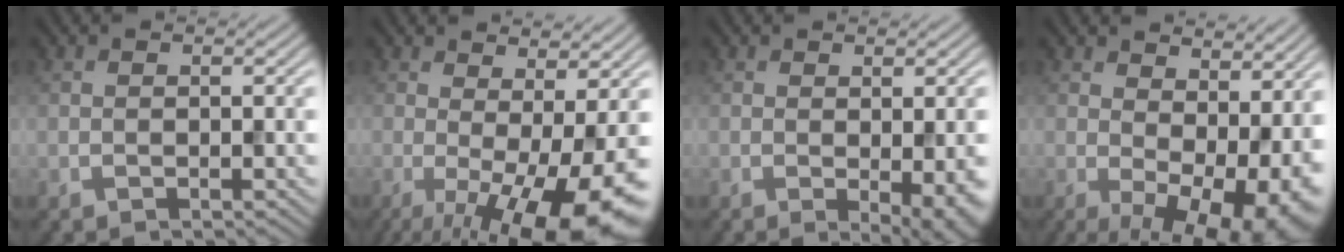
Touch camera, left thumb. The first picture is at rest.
{"total": 14.0, "force": [-3.6, 4.3, 12.8], "torque": [-0.181, -0.010, -0.041]}
{"total": 4.7, "force": [-0.8, 1.1, 4.5], "torque": [-0.061, -0.011, -0.006]}
{"total": 13.1, "force": [0.6, 7.1, 11.1], "torque": [-0.149, -0.025, 0.048]}